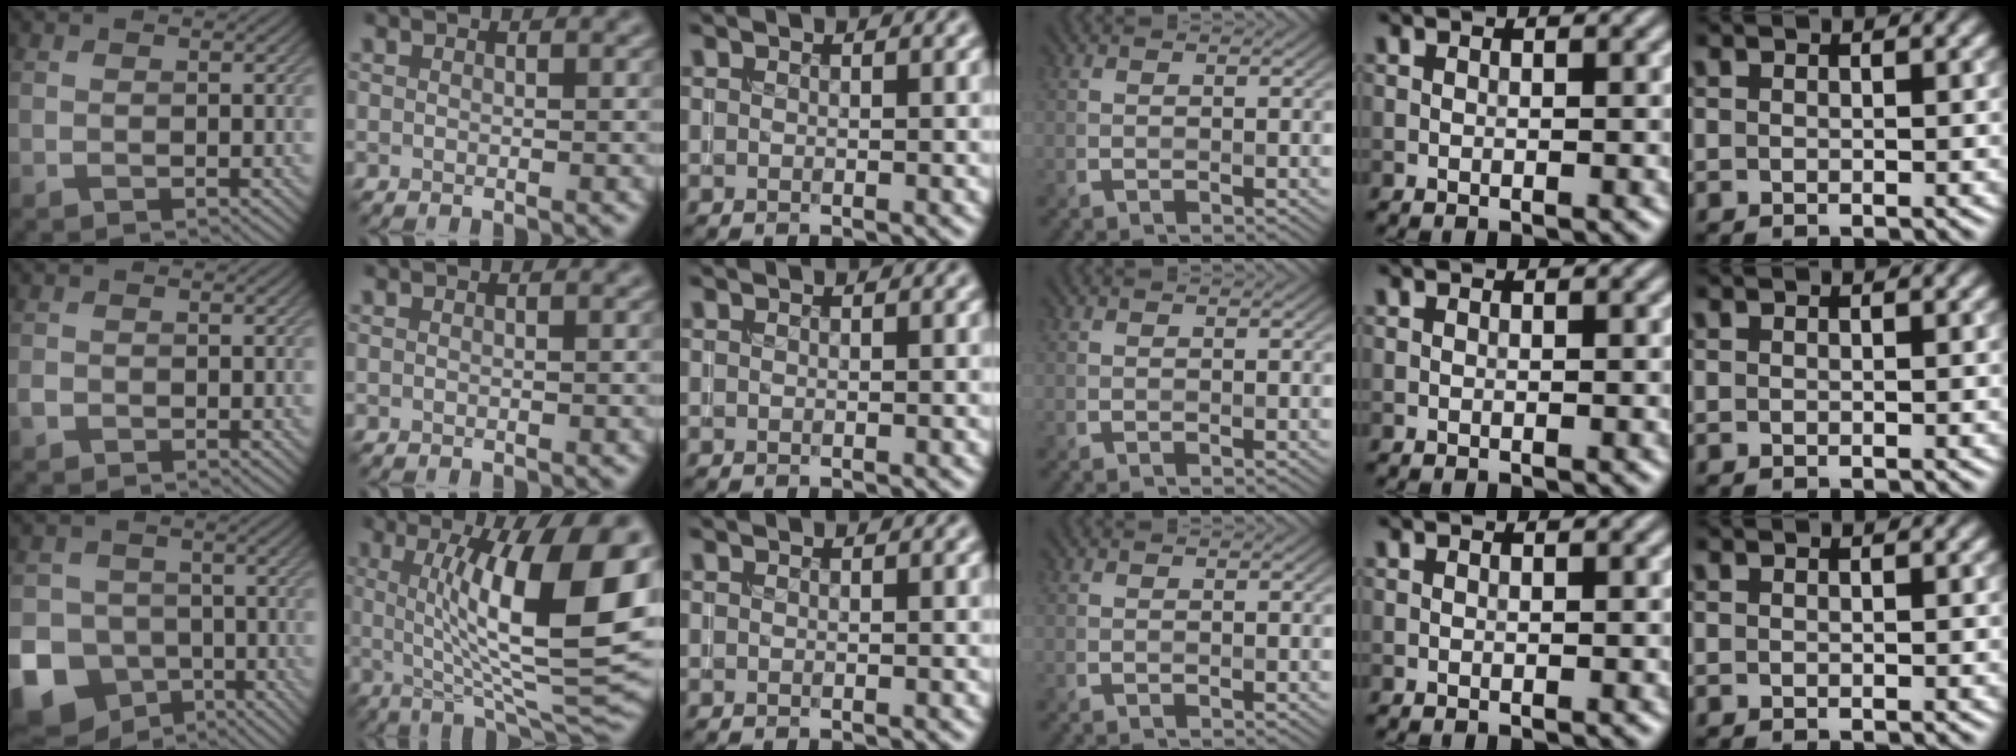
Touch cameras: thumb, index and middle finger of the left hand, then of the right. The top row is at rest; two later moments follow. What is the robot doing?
{"motion": "insert", "object": "coin"}